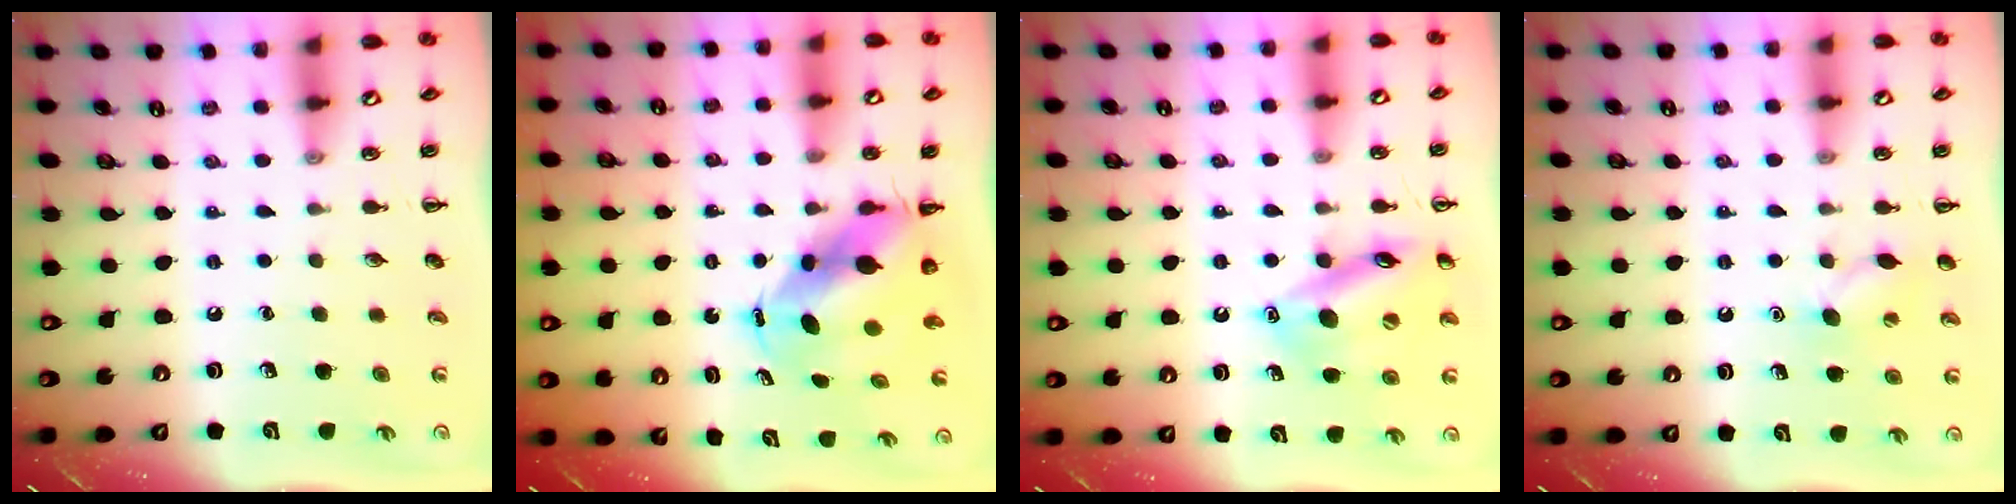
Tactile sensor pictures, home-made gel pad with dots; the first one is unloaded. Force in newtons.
{"total": 7.9, "press": 7.5, "slide": 2.3}
{"total": 15.1, "press": 14.8, "slide": 2.8}
{"total": 6.7, "press": 6.6, "slide": 1.6}